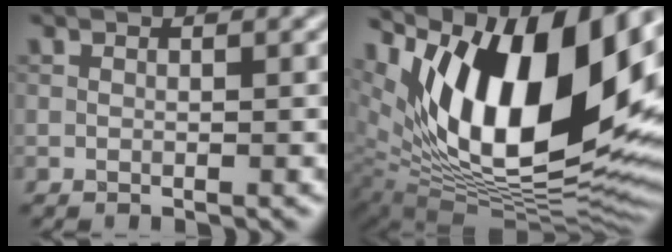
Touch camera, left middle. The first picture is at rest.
{"total": 16.7, "force": [5.6, 7.8, 13.7], "torque": [-0.206, -0.009, 0.089]}